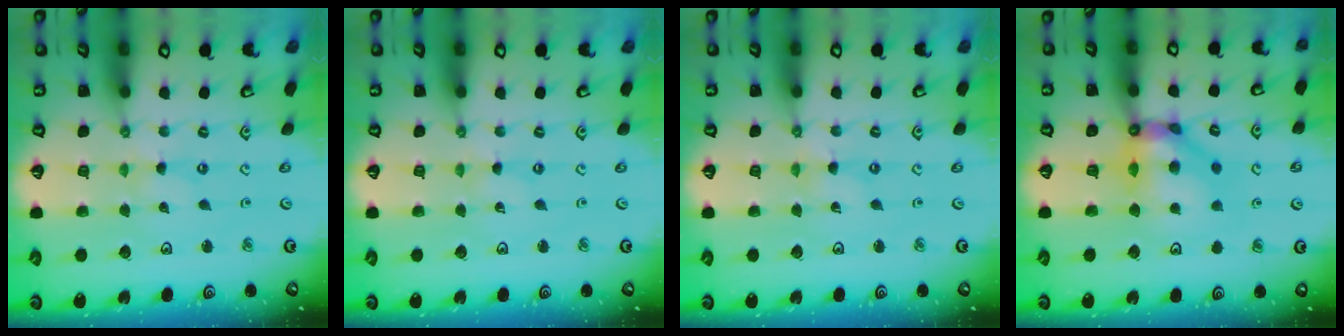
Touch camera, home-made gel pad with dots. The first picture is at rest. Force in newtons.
{"total": 0.0}
{"total": 0.0}
{"total": 10.6, "press": 10.5, "slide": 1.0}